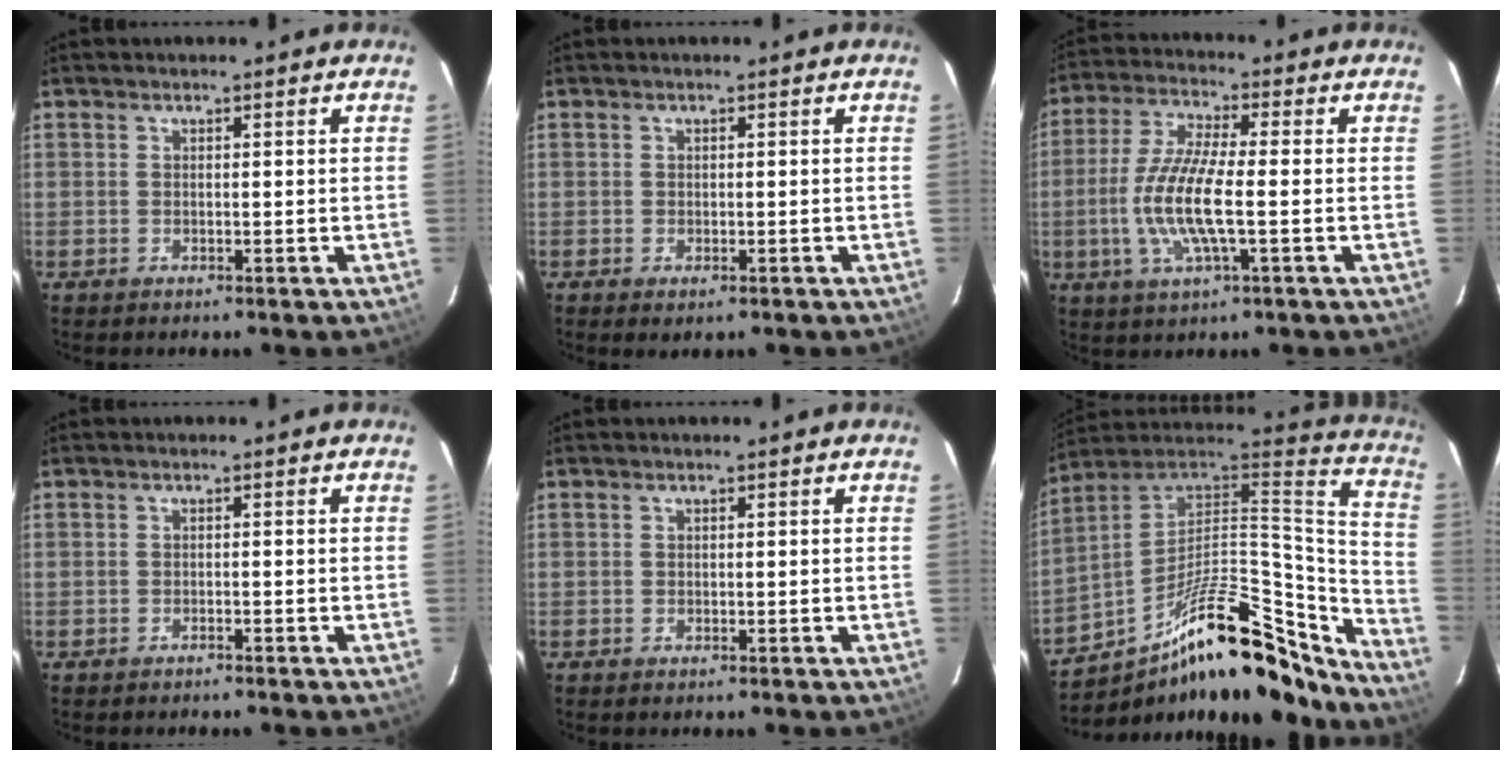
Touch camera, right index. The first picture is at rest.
{"total": 1.7, "force": [-0.9, 1.0, 1.1], "torque": [-0.019, -0.006, -0.012]}
{"total": 12.1, "force": [-2.1, 2.4, 11.6], "torque": [-0.242, -0.004, -0.045]}
{"total": 0.8, "force": [-0.8, 0.0, 0.1], "torque": [-0.005, 0.003, -0.012]}
{"total": 0.0}
{"total": 29.4, "force": [-19.5, 10.7, 19.2], "torque": [-0.283, 0.023, -0.298]}